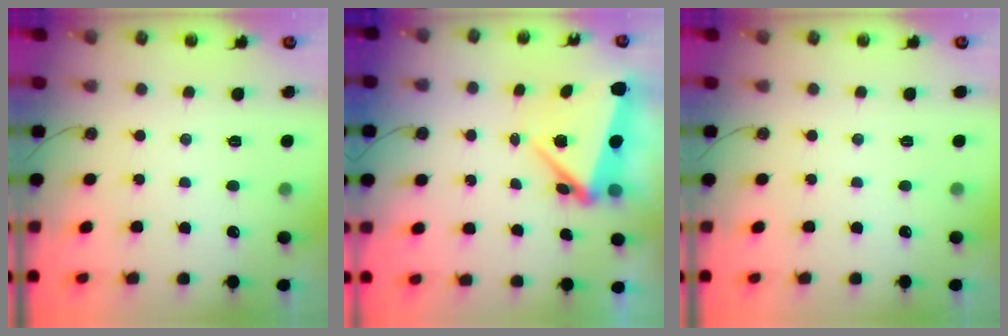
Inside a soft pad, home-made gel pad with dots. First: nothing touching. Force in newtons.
{"total": 5.7, "press": 5.3, "slide": 2.0}
{"total": 0.0}